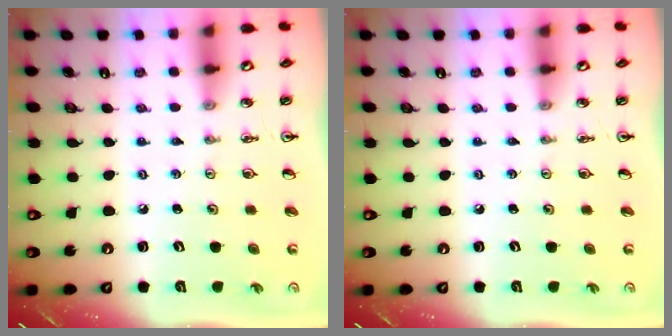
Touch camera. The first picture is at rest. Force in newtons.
{"total": 0.0}